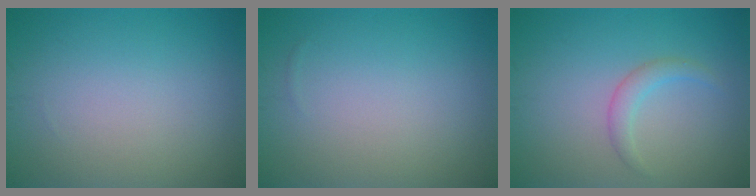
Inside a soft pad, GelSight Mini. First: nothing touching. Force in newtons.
{"total": 0.0}
{"total": 1.7, "press": 1.7, "slide": 0.1}